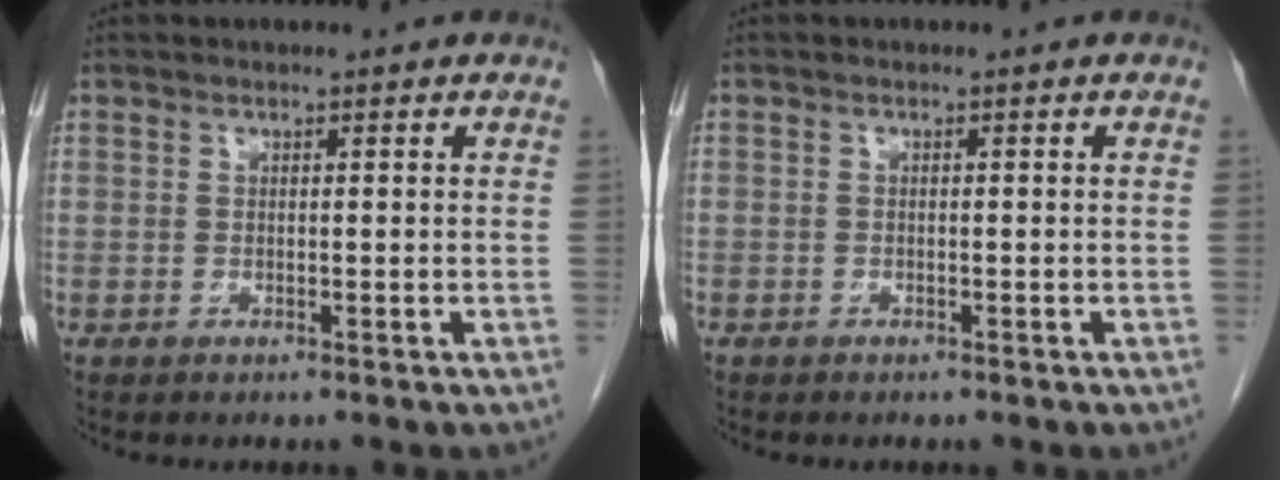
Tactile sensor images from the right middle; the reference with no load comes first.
{"total": 0.6, "force": [-0.5, 0.4, 0.1], "torque": [-0.008, 0.003, -0.011]}